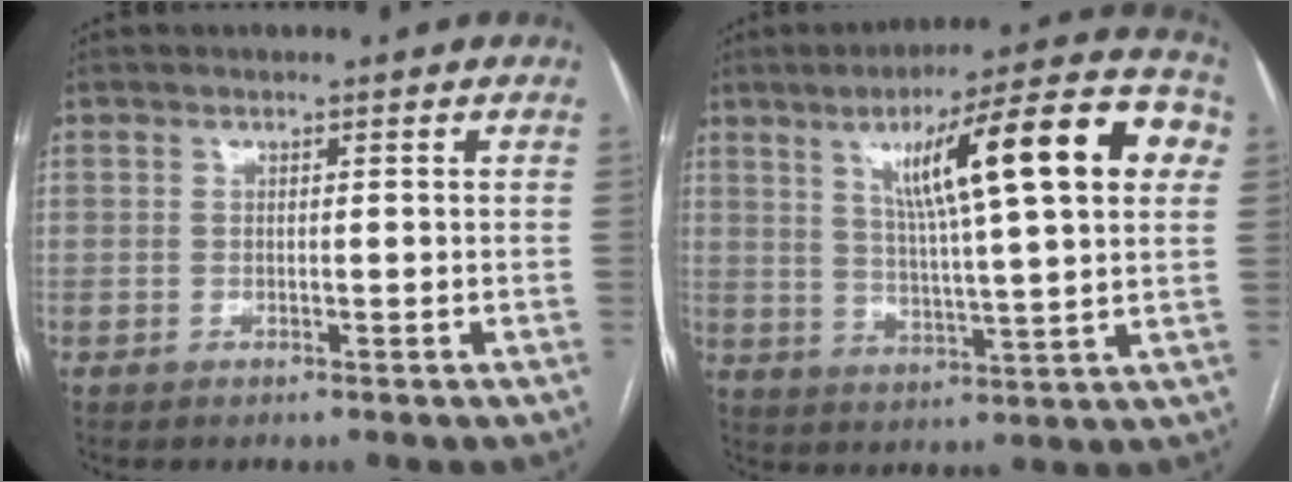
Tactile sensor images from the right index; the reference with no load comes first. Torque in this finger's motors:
{"motor_torque": [1.29, 0.85, 0.49, 0.21]}